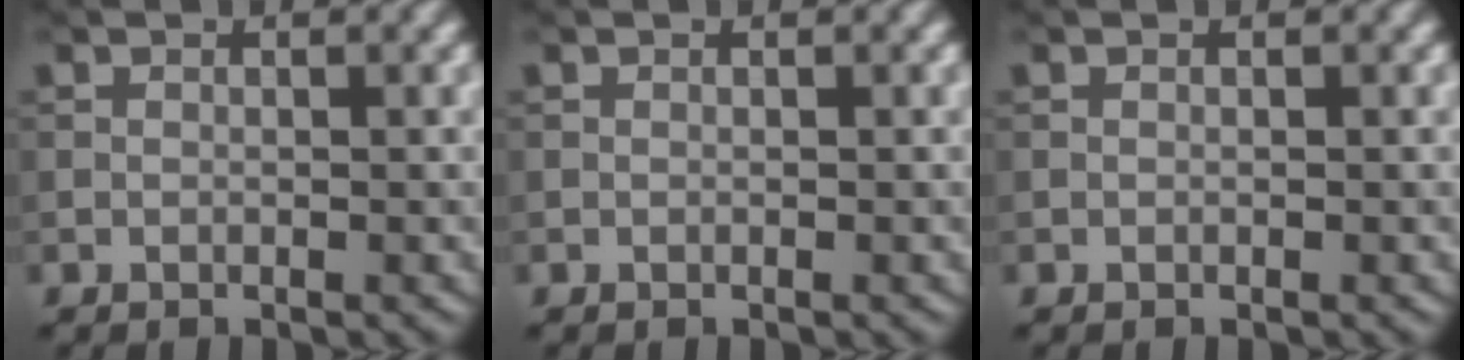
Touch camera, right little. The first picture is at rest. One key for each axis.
{"total": 0.0}
{"total": 0.0}